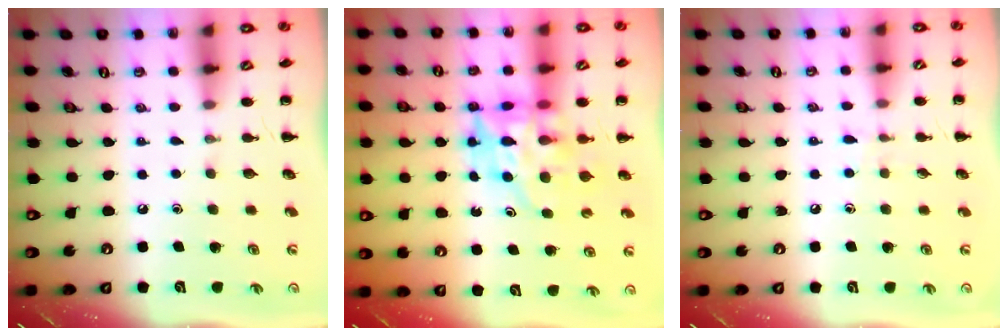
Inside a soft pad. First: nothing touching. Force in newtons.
{"total": 11.4, "press": 10.9, "slide": 3.4}
{"total": 4.7, "press": 4.4, "slide": 1.7}